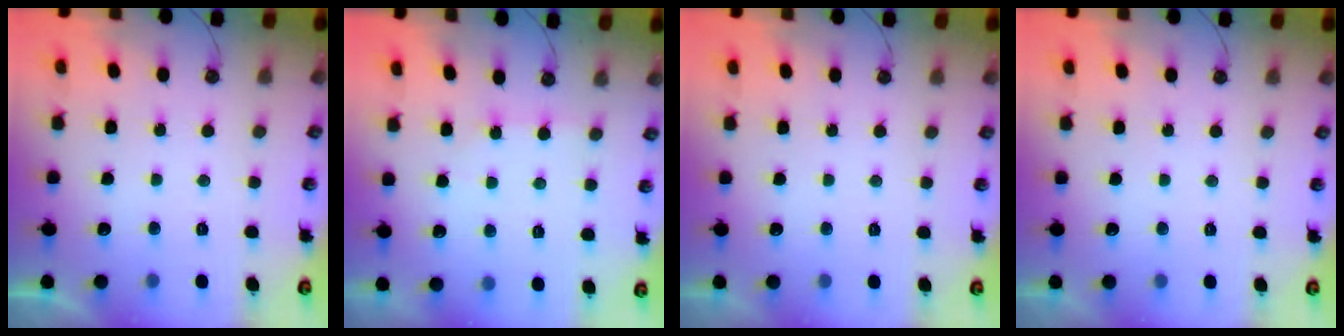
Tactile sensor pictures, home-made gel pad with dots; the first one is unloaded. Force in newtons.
{"total": 2.9, "press": 2.9, "slide": 0.5}
{"total": 0.0}
{"total": 0.0}